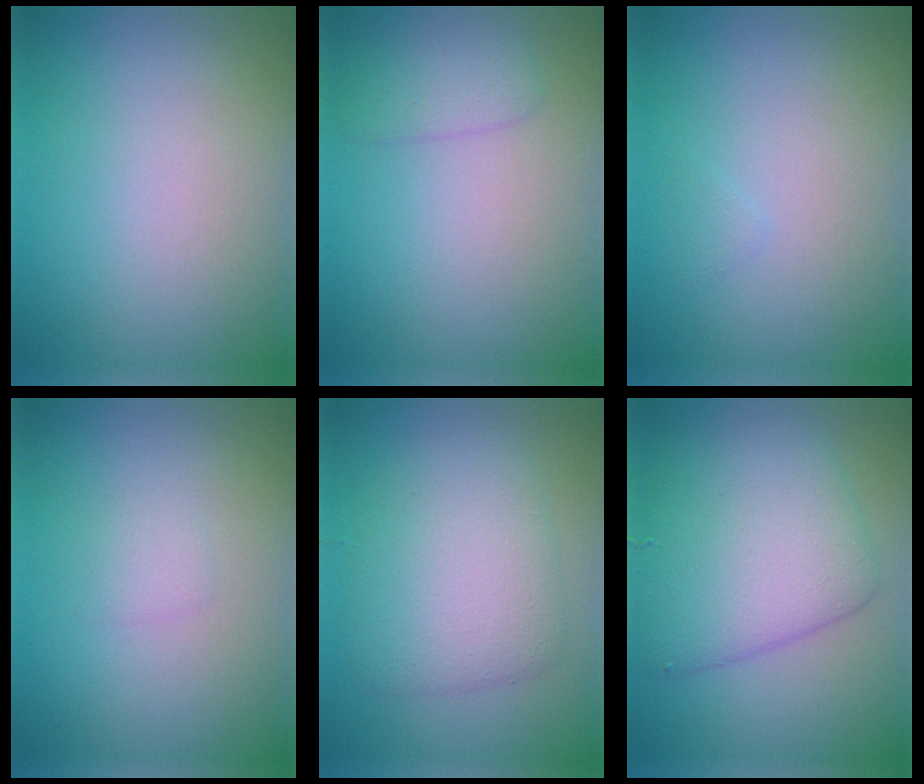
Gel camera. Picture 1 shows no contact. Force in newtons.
{"total": 2.1, "press": 2.1, "slide": 0.1}
{"total": 0.5, "press": 0.5, "slide": 0.1}
{"total": 0.9, "press": 0.9, "slide": 0.0}
{"total": 5.4, "press": 5.4, "slide": 0.0}
{"total": 7.6, "press": 7.6, "slide": 0.2}